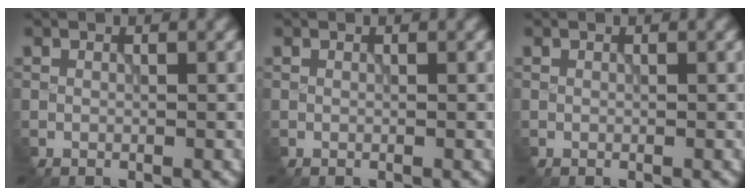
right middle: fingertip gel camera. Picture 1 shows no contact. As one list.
[{"total": 0.0}, {"total": 0.0}]